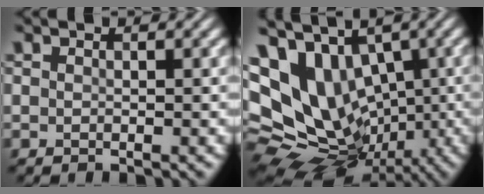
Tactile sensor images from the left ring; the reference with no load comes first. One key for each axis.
{"total": 15.2, "fx": 2.2, "fy": 11.8, "fz": 9.4, "tx": -0.173, "ty": 0.001, "tz": 0.033}